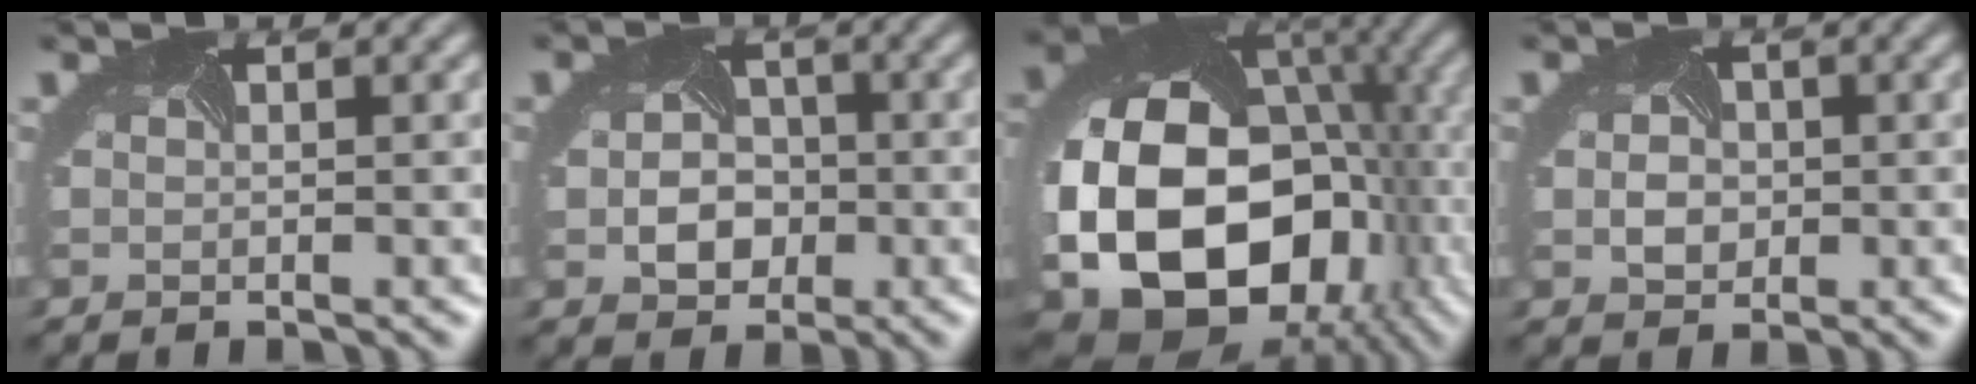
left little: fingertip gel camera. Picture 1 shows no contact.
{"total": 3.4, "force": [-0.7, 3.0, 1.4], "torque": [-0.033, -0.005, -0.014]}
{"total": 19.2, "force": [-3.1, 14.6, 12.2], "torque": [-0.263, -0.050, -0.013]}
{"total": 2.0, "force": [-0.2, 1.9, 0.6], "torque": [-0.021, -0.001, -0.009]}